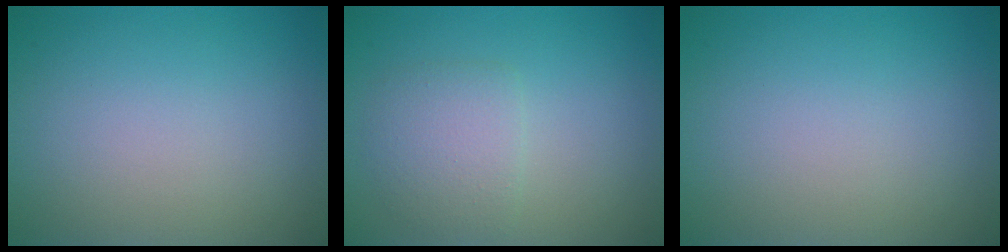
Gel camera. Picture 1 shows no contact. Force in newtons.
{"total": 2.8, "press": 2.8, "slide": 0.1}
{"total": 0.0}